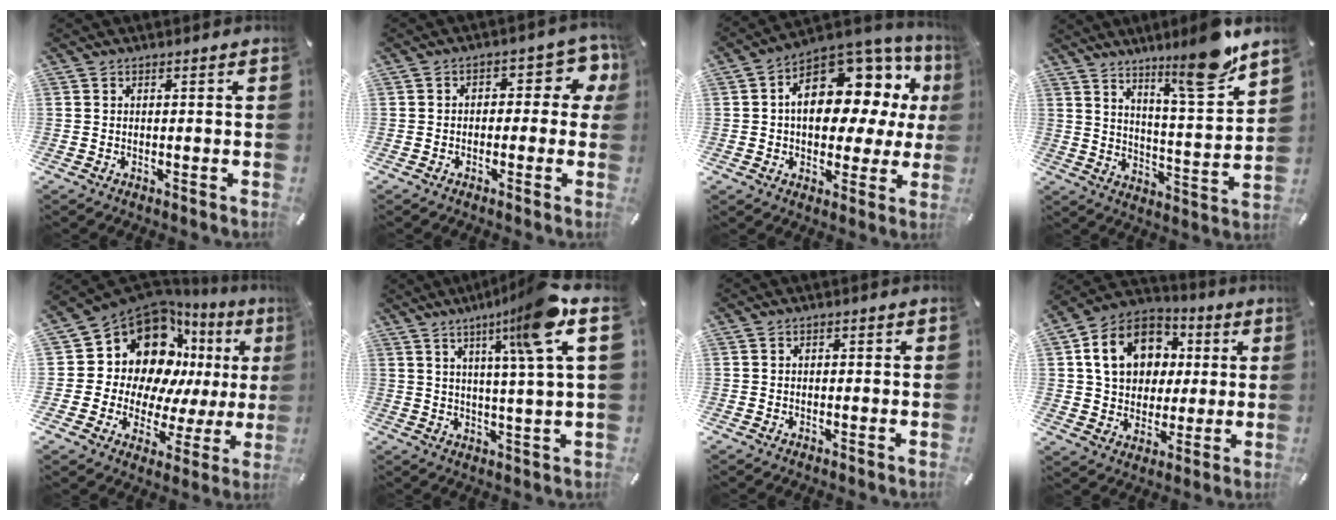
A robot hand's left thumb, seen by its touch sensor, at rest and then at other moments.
{"total": 6.8, "force": [0.2, 4.3, 5.3], "torque": [-0.068, 0.001, -0.002]}
{"total": 16.7, "force": [4.1, 10.6, 12.2], "torque": [-0.167, -0.032, 0.071]}
{"total": 14.5, "force": [11.7, 1.4, 8.4], "torque": [-0.125, -0.089, 0.189]}
{"total": 17.2, "force": [9.2, 11.9, 8.3], "torque": [-0.135, -0.091, 0.169]}
{"total": 14.7, "force": [7.2, -0.2, 12.8], "torque": [-0.200, -0.037, 0.094]}
{"total": 0.6, "force": [-0.2, 0.4, 0.3], "torque": [-0.006, 0.001, -0.004]}
{"total": 14.7, "force": [3.2, 12.4, 7.1], "torque": [-0.137, 0.005, 0.064]}